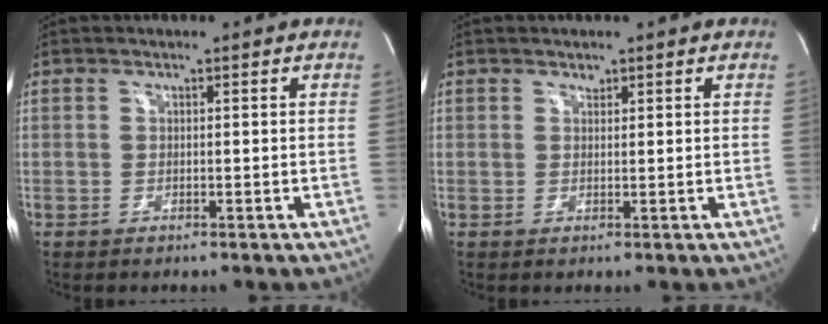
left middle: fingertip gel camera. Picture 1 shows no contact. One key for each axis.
{"total": 0.7, "fx": 0.5, "fy": 0.3, "fz": 0.2, "tx": -0.004, "ty": -0.002, "tz": 0.008}